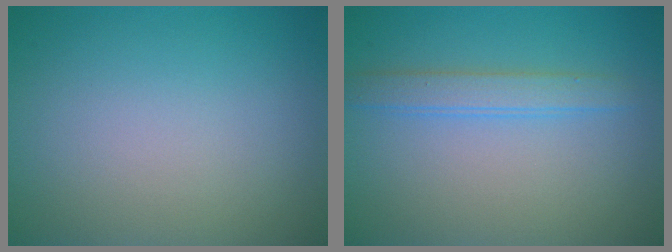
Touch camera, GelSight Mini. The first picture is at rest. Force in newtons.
{"total": 2.2, "press": 2.2, "slide": 0.1}